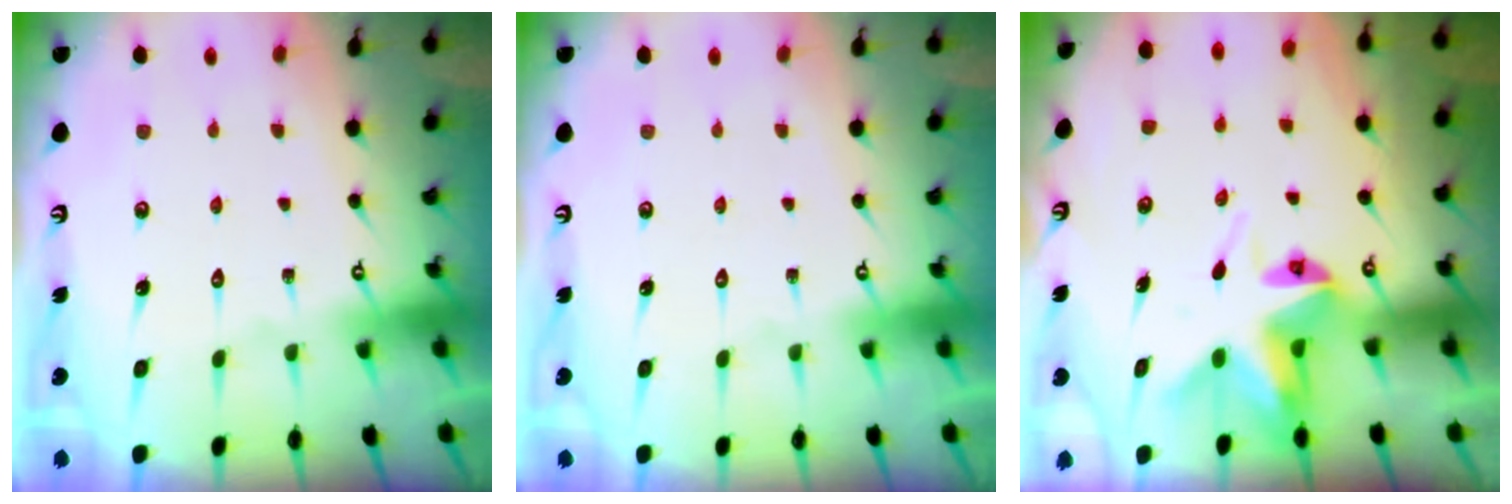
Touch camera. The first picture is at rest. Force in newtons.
{"total": 0.0}
{"total": 6.6, "press": 6.6, "slide": 0.5}